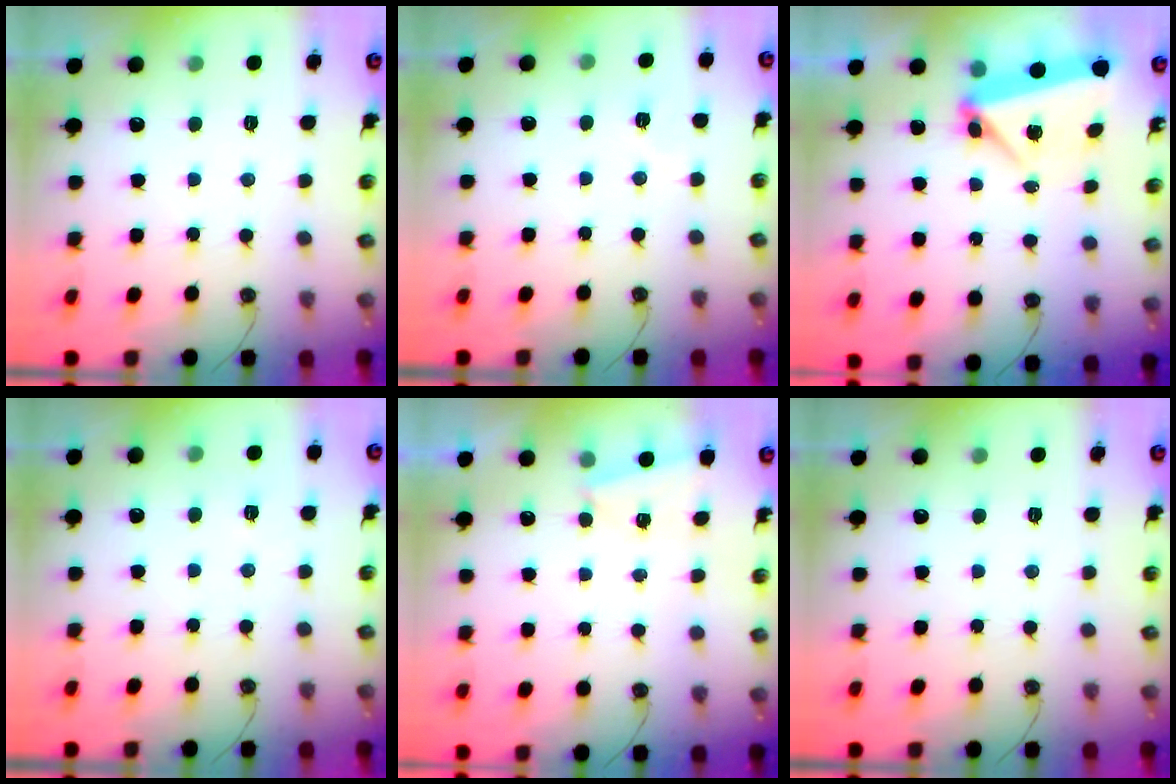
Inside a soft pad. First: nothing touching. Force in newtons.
{"total": 4.9, "press": 4.2, "slide": 2.5}
{"total": 5.6, "press": 5.6, "slide": 0.6}
{"total": 2.2, "press": 2.1, "slide": 0.7}
{"total": 2.1, "press": 0.8, "slide": 1.9}
{"total": 0.0}